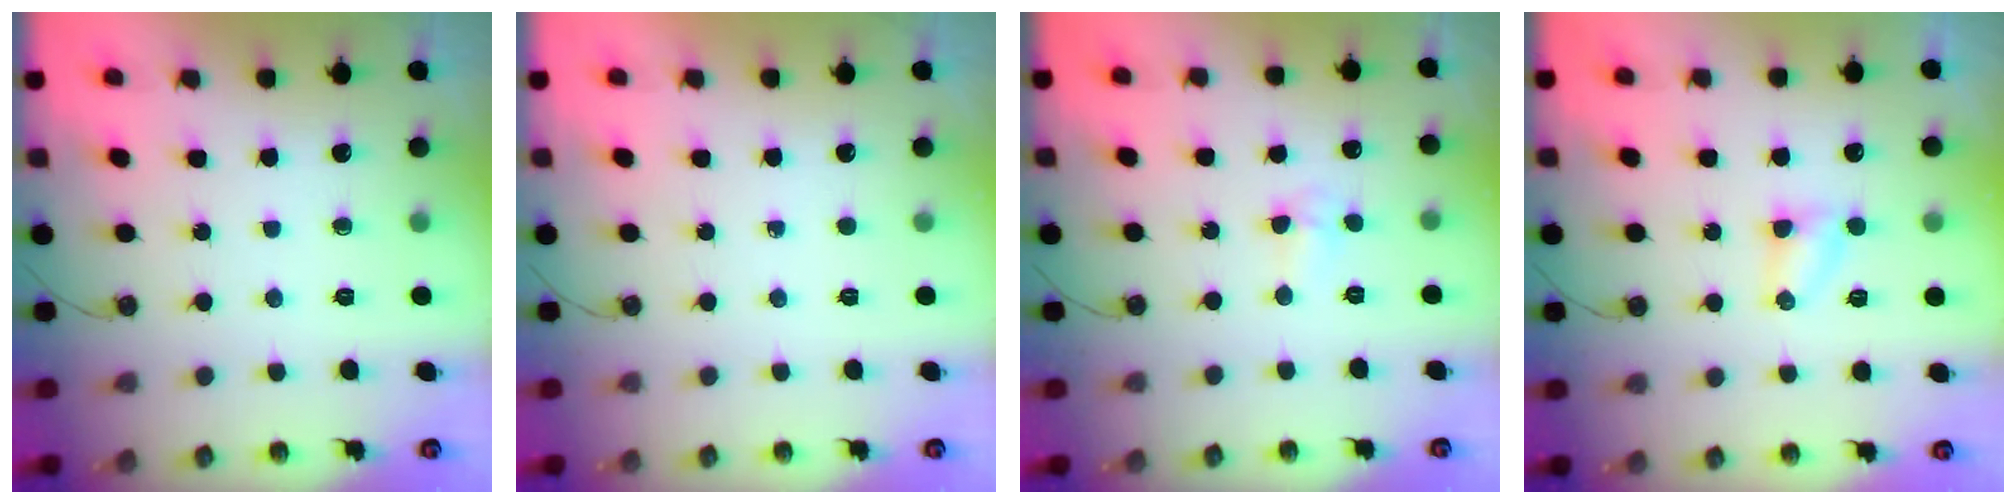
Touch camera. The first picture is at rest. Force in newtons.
{"total": 0.0}
{"total": 3.0, "press": 2.8, "slide": 1.1}
{"total": 3.2, "press": 3.1, "slide": 0.4}